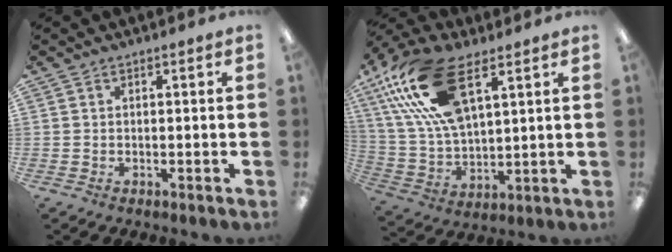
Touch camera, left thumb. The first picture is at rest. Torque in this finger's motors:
{"motor_torque": [0.11, 0.96, 1.38, -1.38, 0.22]}